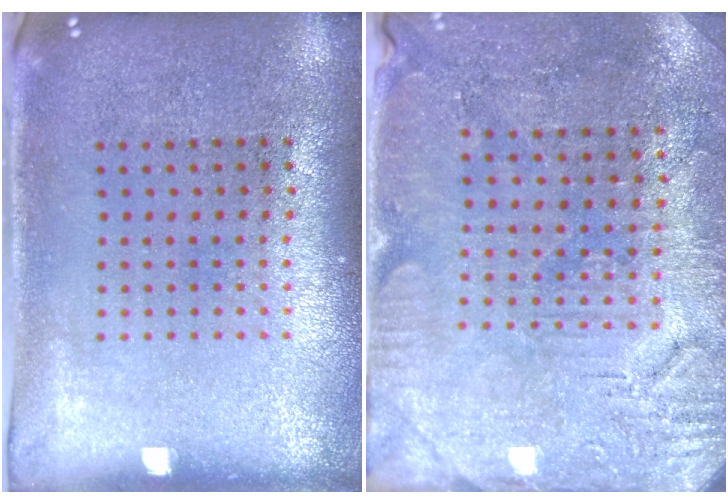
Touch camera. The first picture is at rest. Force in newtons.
{"total": 3.0, "press": 2.9, "slide": 0.6}